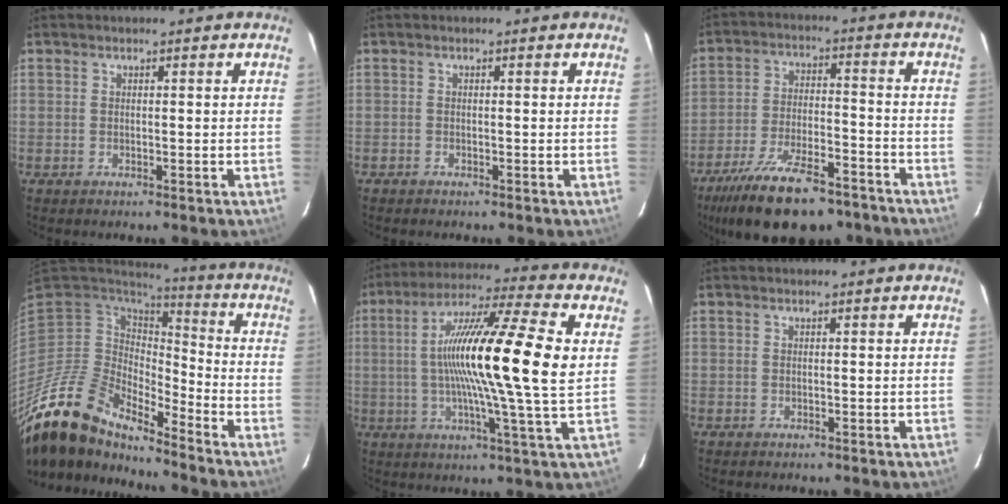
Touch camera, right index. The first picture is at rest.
{"total": 0.6, "force": [-0.5, 0.3, -0.1], "torque": [-0.001, 0.002, -0.011]}
{"total": 20.1, "force": [-14.9, 7.4, 11.4], "torque": [-0.226, -0.026, -0.230]}
{"total": 18.6, "force": [-16.2, 4.4, 7.9], "torque": [-0.160, -0.030, -0.315]}
{"total": 19.5, "force": [2.6, 0.1, 19.4], "torque": [-0.331, 0.013, 0.025]}
{"total": 0.0}